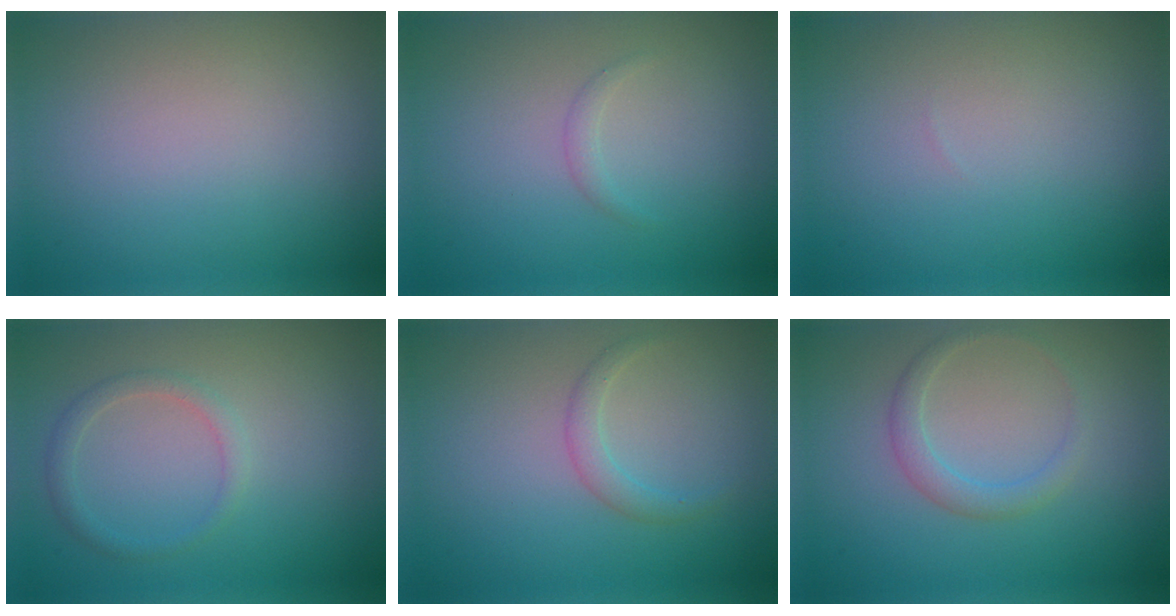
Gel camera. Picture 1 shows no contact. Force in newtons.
{"total": 0.8, "press": 0.8, "slide": 0.1}
{"total": 0.0}
{"total": 1.5, "press": 1.5, "slide": 0.1}
{"total": 1.5, "press": 1.5, "slide": 0.1}
{"total": 1.8, "press": 1.8, "slide": 0.2}